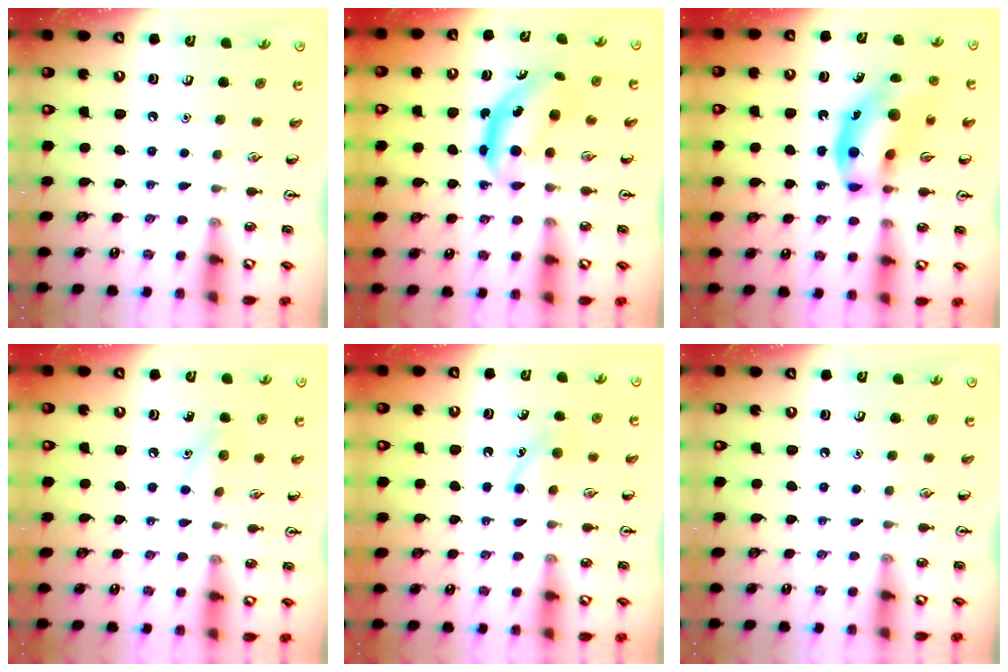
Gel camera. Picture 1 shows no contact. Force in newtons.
{"total": 5.0, "press": 5.0, "slide": 0.6}
{"total": 16.3, "press": 15.8, "slide": 3.8}
{"total": 6.7, "press": 6.4, "slide": 1.9}
{"total": 5.5, "press": 5.3, "slide": 1.6}
{"total": 0.0}